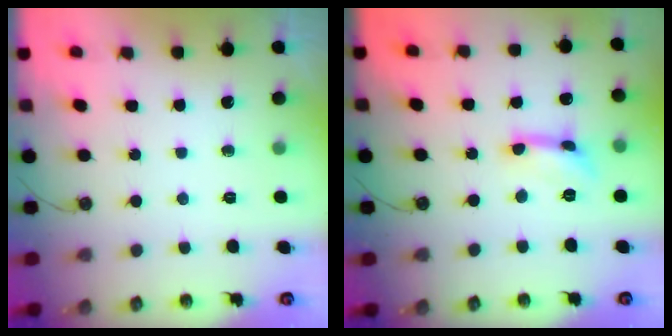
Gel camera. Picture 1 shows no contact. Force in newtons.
{"total": 1.3, "press": 1.3, "slide": 0.2}